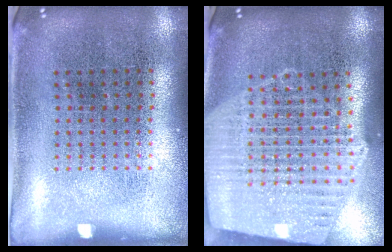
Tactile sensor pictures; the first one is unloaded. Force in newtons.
{"total": 2.4, "press": 2.1, "slide": 1.2}